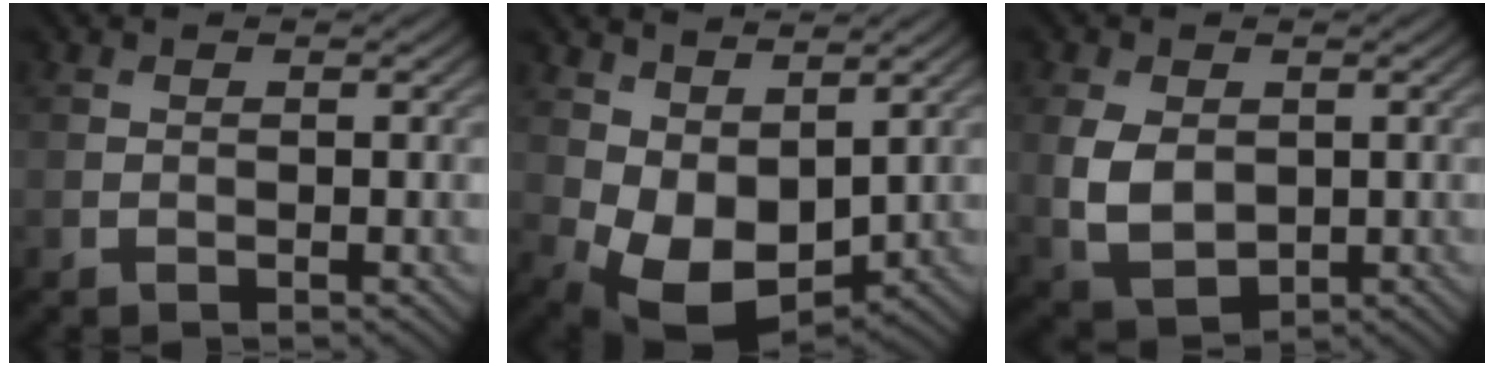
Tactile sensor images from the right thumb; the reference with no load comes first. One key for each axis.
{"total": 7.6, "fx": 1.6, "fy": 5.0, "fz": 5.5, "tx": -0.120, "ty": -0.018, "tz": 0.038}
{"total": 6.9, "fx": 0.2, "fy": 4.8, "fz": 5.0, "tx": -0.125, "ty": -0.009, "tz": 0.008}